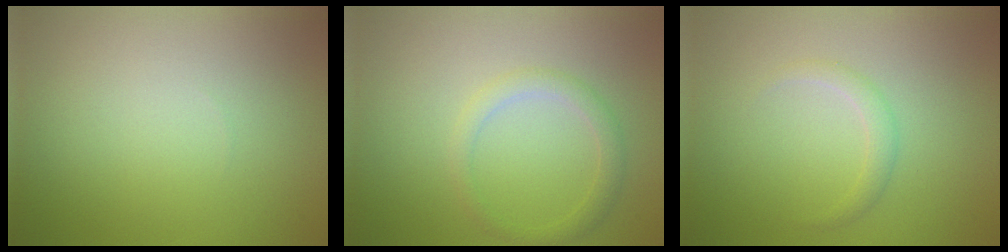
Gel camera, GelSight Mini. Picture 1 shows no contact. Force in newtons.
{"total": 1.9, "press": 1.9, "slide": 0.1}
{"total": 1.2, "press": 1.2, "slide": 0.0}